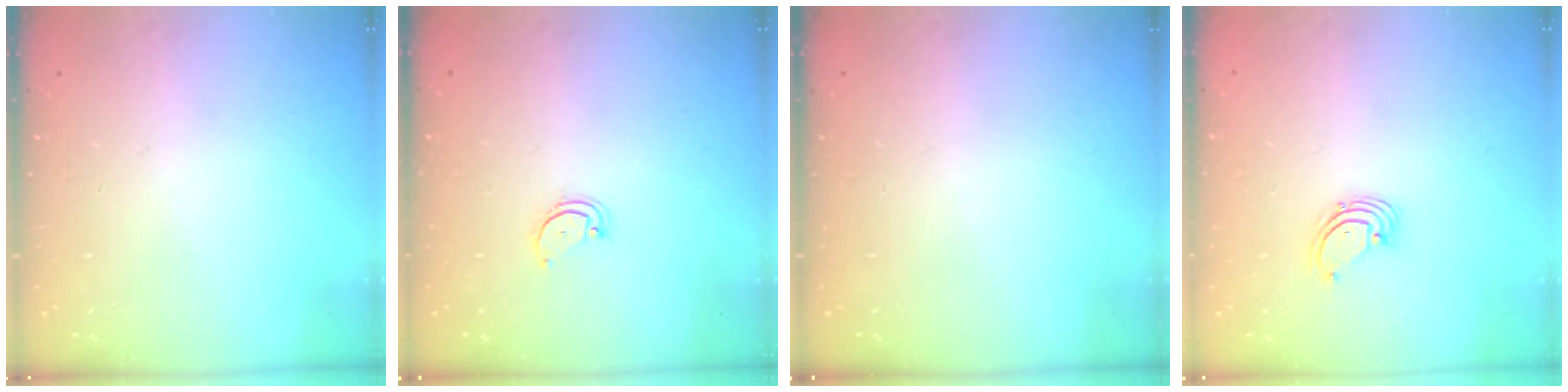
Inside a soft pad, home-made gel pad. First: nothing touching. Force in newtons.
{"total": 3.2, "press": 3.2, "slide": 0.3}
{"total": 0.0}
{"total": 1.6, "press": 1.6, "slide": 0.1}